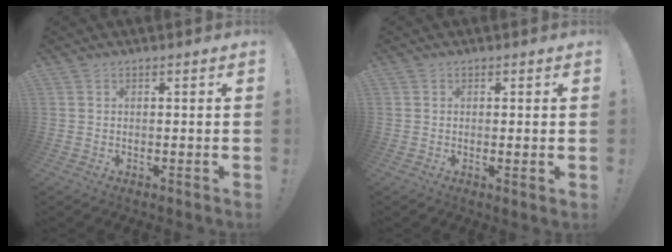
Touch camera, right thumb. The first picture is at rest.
{"total": 1.6, "force": [0.5, 0.2, 1.4], "torque": [-0.015, -0.004, 0.008]}